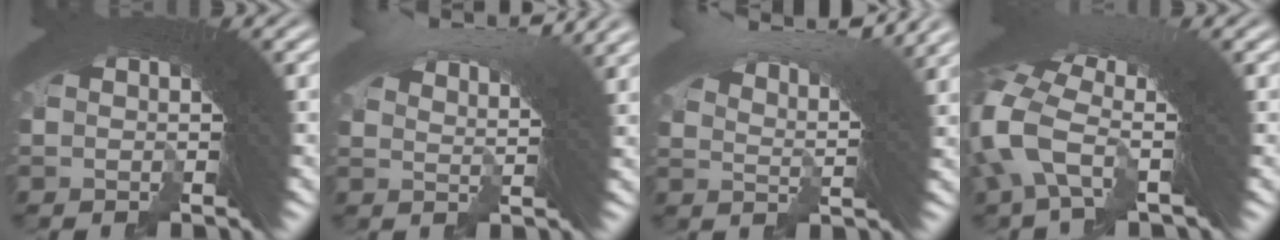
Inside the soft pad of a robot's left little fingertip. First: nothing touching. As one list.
[{"total": 5.3, "force": [4.4, -0.4, 2.9], "torque": [-0.037, 0.018, 0.067]}, {"total": 7.2, "force": [5.4, 0.6, 4.7], "torque": [-0.064, 0.021, 0.082]}, {"total": 3.4, "force": [-0.5, 1.5, 3.1], "torque": [-0.075, -0.003, -0.008]}]